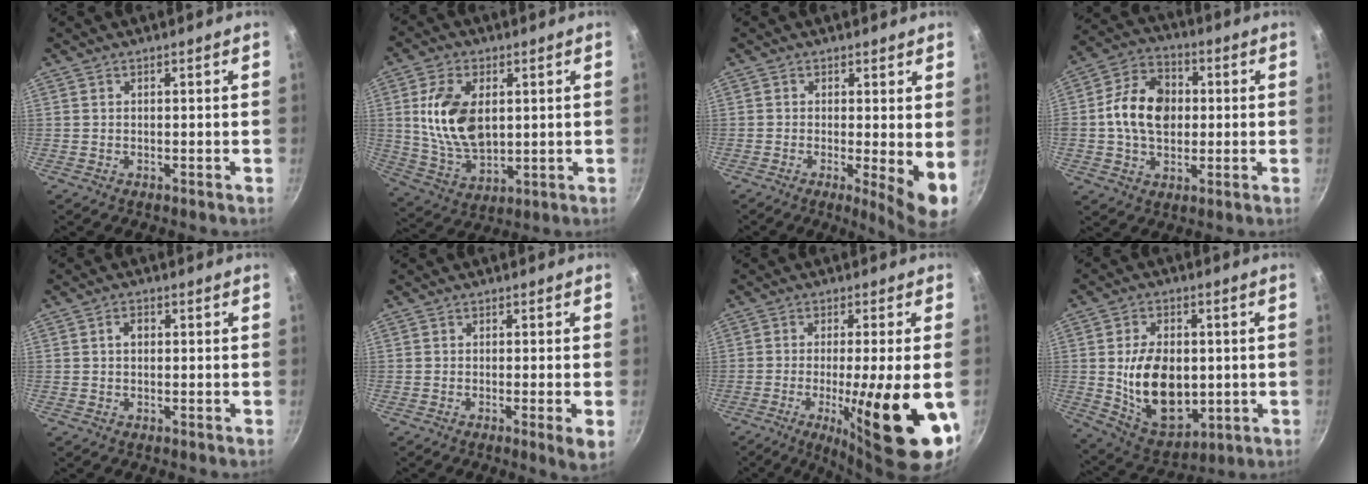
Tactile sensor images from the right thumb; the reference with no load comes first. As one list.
[{"total": 14.0, "force": [2.4, 8.5, 10.8], "torque": [-0.188, -0.017, 0.054]}, {"total": 6.9, "force": [-0.2, 1.5, 6.7], "torque": [-0.090, -0.019, -0.003]}, {"total": 13.4, "force": [0.5, 9.9, 9.0], "torque": [-0.130, 0.018, -0.006]}, {"total": 2.1, "force": [0.3, 1.6, 1.4], "torque": [-0.016, 0.006, 0.003]}, {"total": 3.7, "force": [-0.9, 0.2, 3.6], "torque": [-0.058, -0.007, -0.014]}, {"total": 18.8, "force": [-5.1, 3.5, 17.7], "torque": [-0.255, -0.006, -0.069]}, {"total": 16.6, "force": [-0.3, 11.1, 12.4], "torque": [-0.176, -0.013, 0.012]}]